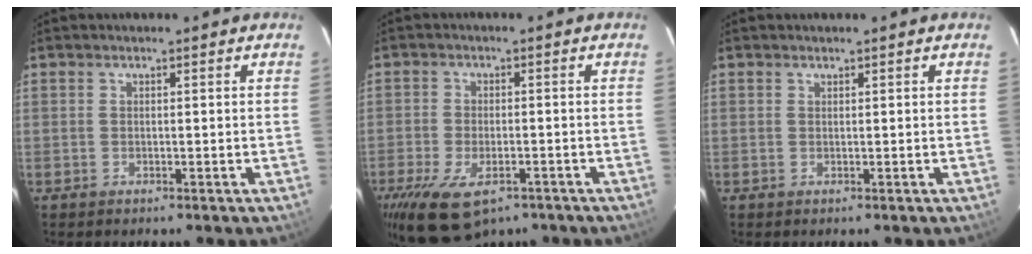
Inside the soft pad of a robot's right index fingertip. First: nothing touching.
{"total": 12.6, "force": [-7.7, 6.0, 8.0], "torque": [-0.181, -0.034, -0.124]}
{"total": 0.0}